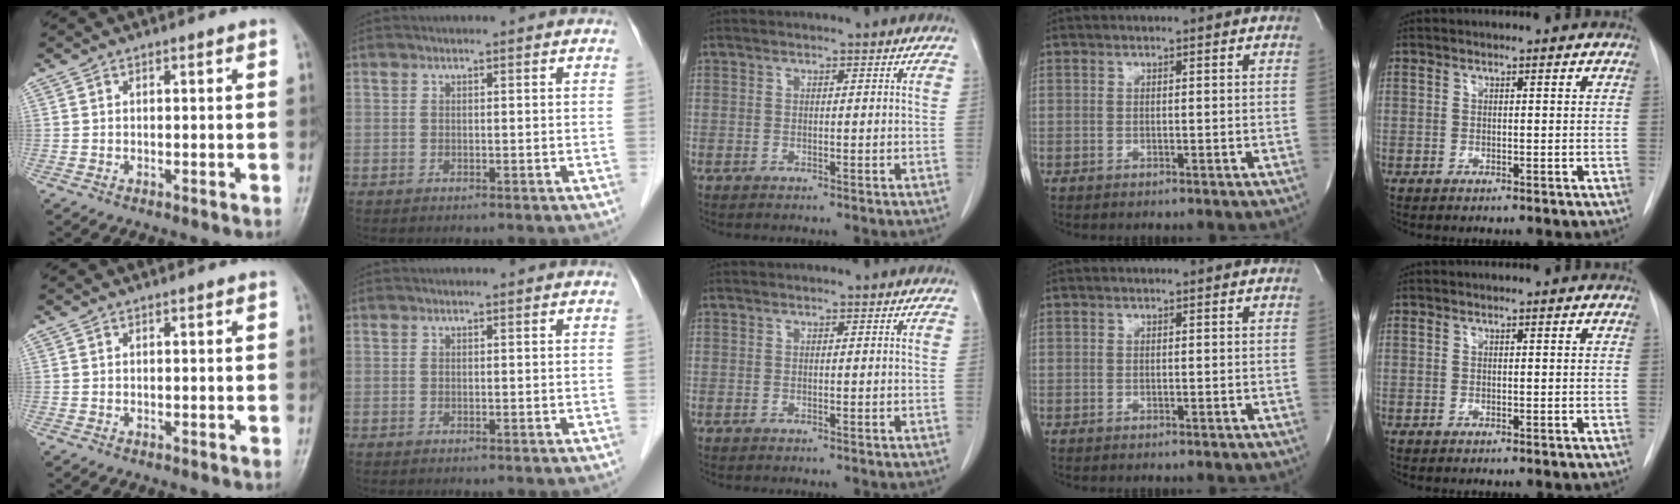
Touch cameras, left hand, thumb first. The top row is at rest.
{}